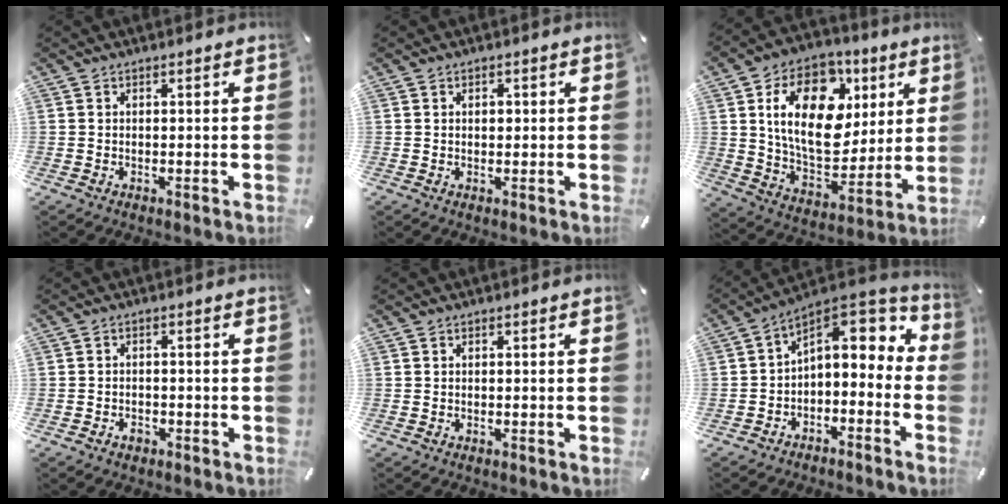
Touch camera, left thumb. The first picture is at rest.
{"total": 1.3, "force": [0.2, 1.0, 0.8], "torque": [-0.009, 0.003, -0.001]}
{"total": 21.6, "force": [6.9, 14.4, 14.6], "torque": [-0.240, -0.014, 0.118]}
{"total": 2.1, "force": [-1.2, 1.4, 0.8], "torque": [-0.015, 0.006, -0.026]}
{"total": 0.0}
{"total": 8.7, "force": [2.6, 5.3, 6.3], "torque": [-0.081, -0.026, 0.047]}